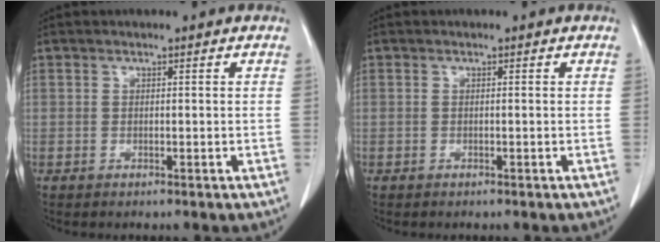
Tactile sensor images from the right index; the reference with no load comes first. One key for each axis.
{"total": 0.0}